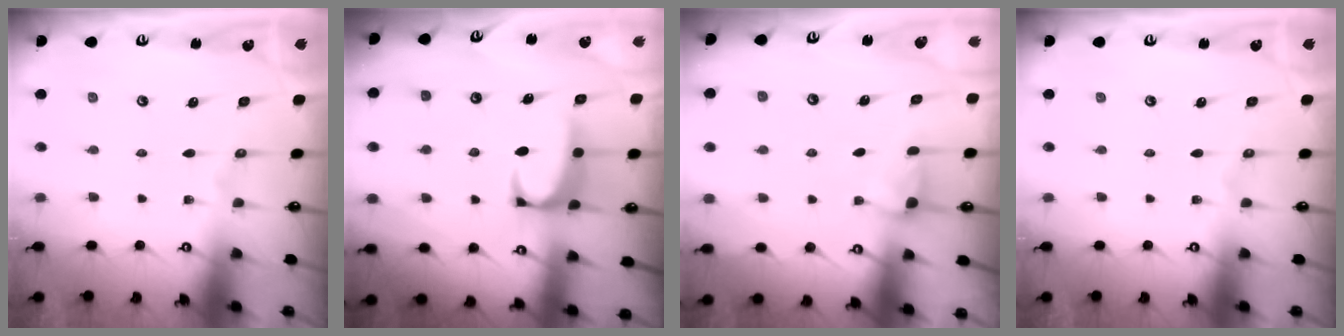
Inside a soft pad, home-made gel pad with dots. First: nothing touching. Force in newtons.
{"total": 1.9, "press": 1.7, "slide": 0.8}
{"total": 3.6, "press": 3.6, "slide": 0.4}
{"total": 0.0}